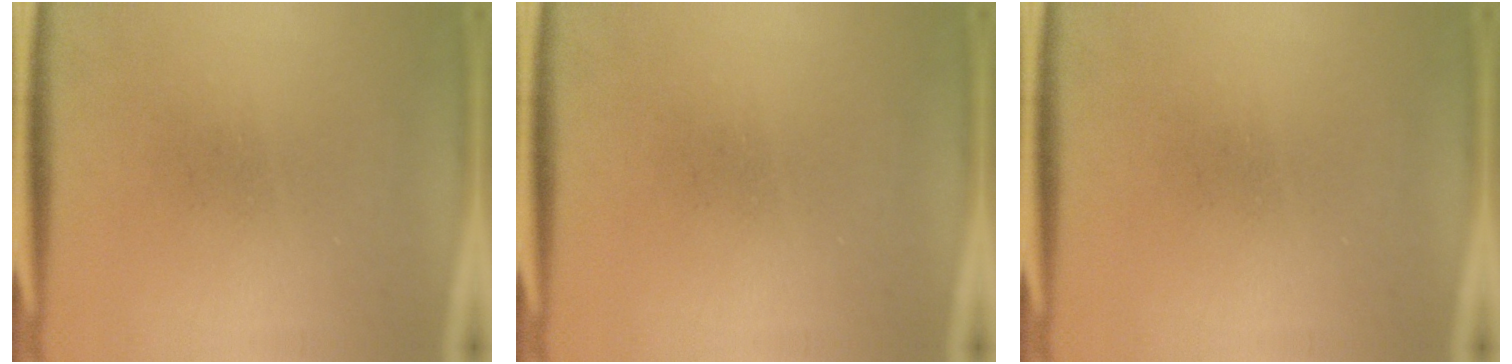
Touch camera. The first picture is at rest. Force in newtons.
{"total": 0.0}
{"total": 0.0}